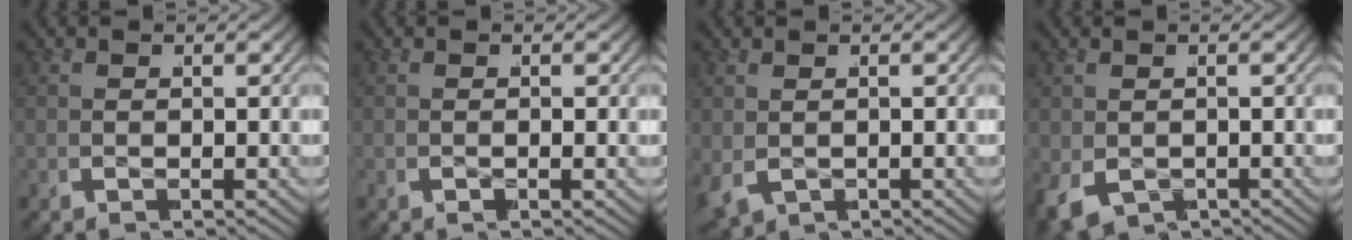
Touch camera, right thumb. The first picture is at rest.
{"total": 0.0}
{"total": 1.3, "force": [-0.1, 1.3, 0.1], "torque": [-0.012, -0.004, 0.008]}
{"total": 3.0, "force": [-1.4, 2.4, 1.0], "torque": [-0.032, -0.016, -0.010]}